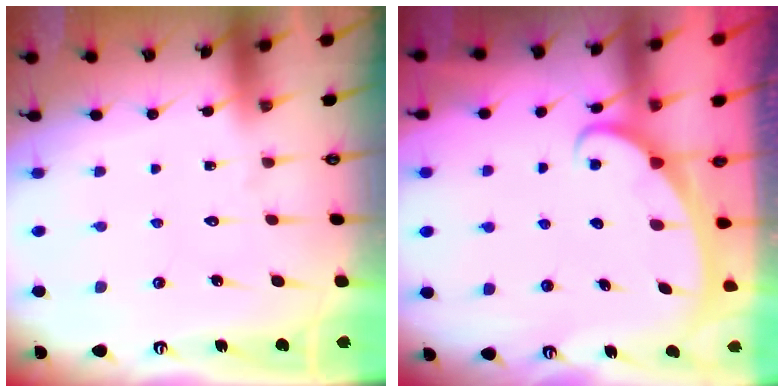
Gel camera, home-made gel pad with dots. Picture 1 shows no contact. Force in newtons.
{"total": 2.6, "press": 2.6, "slide": 0.3}